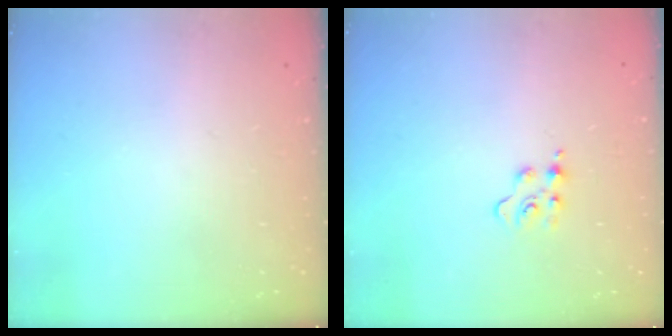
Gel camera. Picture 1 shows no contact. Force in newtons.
{"total": 4.4, "press": 4.3, "slide": 0.4}